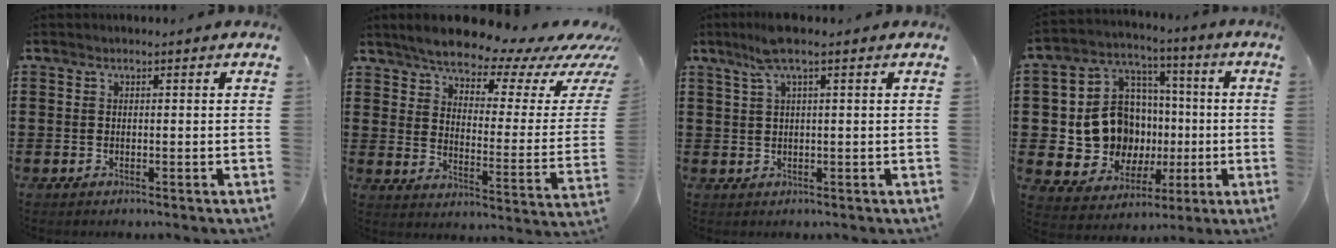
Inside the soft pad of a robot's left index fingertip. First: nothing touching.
{"total": 8.0, "force": [7.2, 1.7, 3.1], "torque": [-0.073, -0.056, 0.117]}
{"total": 3.8, "force": [1.9, 0.2, 3.3], "torque": [-0.075, -0.002, 0.031]}
{"total": 12.5, "force": [-0.6, 11.4, 5.3], "torque": [-0.135, 0.000, -0.002]}